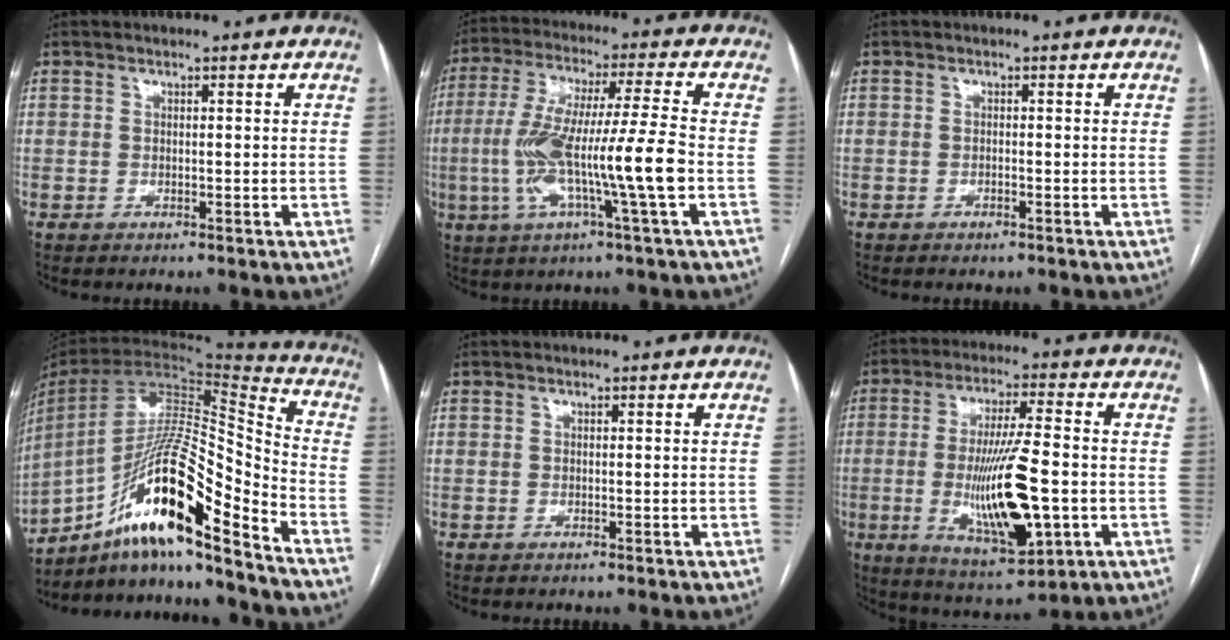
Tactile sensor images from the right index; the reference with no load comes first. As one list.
[{"total": 14.7, "force": [-3.0, -0.3, 14.4], "torque": [-0.284, 0.002, -0.060]}, {"total": 0.8, "force": [-0.6, 0.2, 0.5], "torque": [-0.011, -0.002, -0.005]}, {"total": 20.3, "force": [-13.7, 1.9, 14.9], "torque": [-0.276, 0.008, -0.241]}, {"total": 0.0}, {"total": 15.5, "force": [-2.9, 3.0, 15.0], "torque": [-0.277, -0.013, -0.038]}]